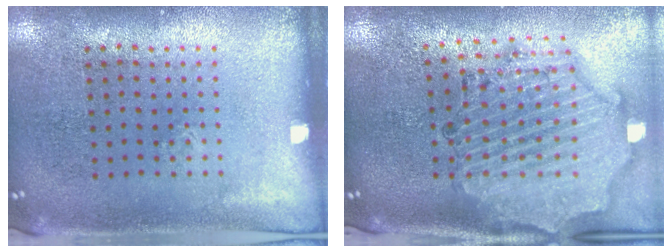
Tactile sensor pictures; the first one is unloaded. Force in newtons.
{"total": 2.2, "press": 2.1, "slide": 0.6}